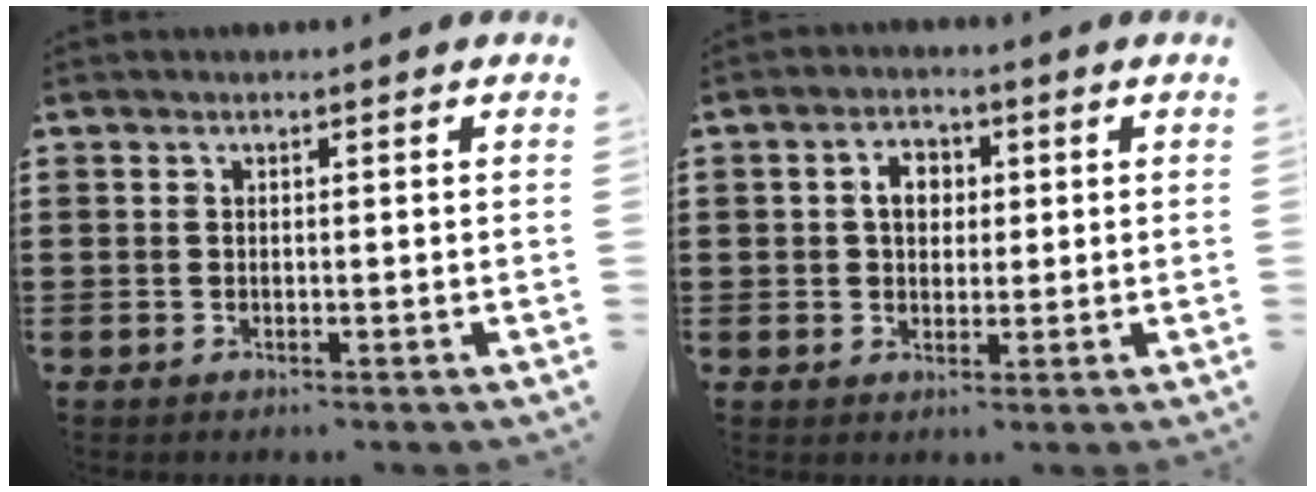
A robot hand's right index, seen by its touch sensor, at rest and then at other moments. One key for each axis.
{"total": 3.9, "fx": 0.7, "fy": 2.8, "fz": 2.7, "tx": -0.053, "ty": 0.008, "tz": 0.008}